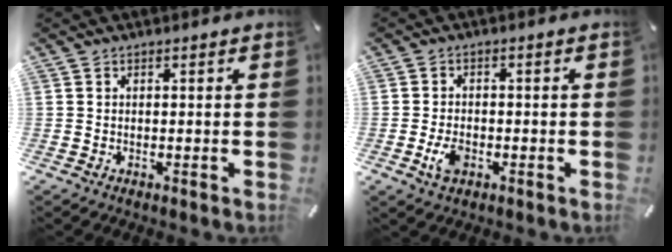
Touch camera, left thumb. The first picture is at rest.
{"total": 4.3, "force": [-1.6, 2.8, 2.9], "torque": [-0.068, 0.001, -0.032]}